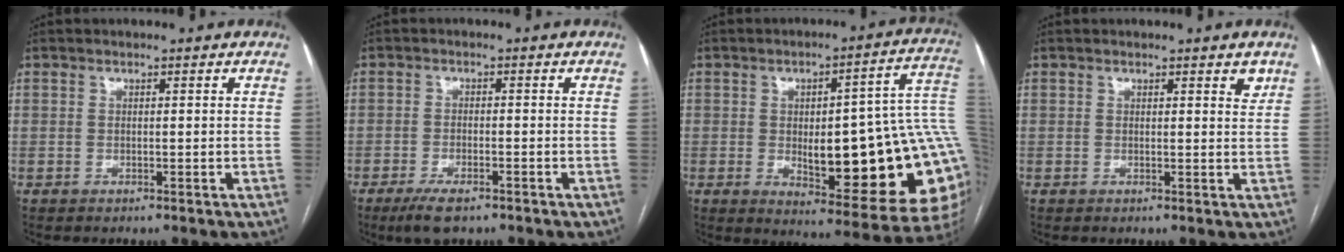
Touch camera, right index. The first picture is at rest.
{"total": 5.0, "force": [-3.5, 1.3, 3.4], "torque": [-0.066, -0.012, -0.055]}
{"total": 24.3, "force": [-0.9, 6.0, 23.5], "torque": [-0.220, 0.021, 0.005]}
{"total": 1.8, "force": [1.2, 0.5, 1.2], "torque": [-0.014, -0.006, 0.013]}